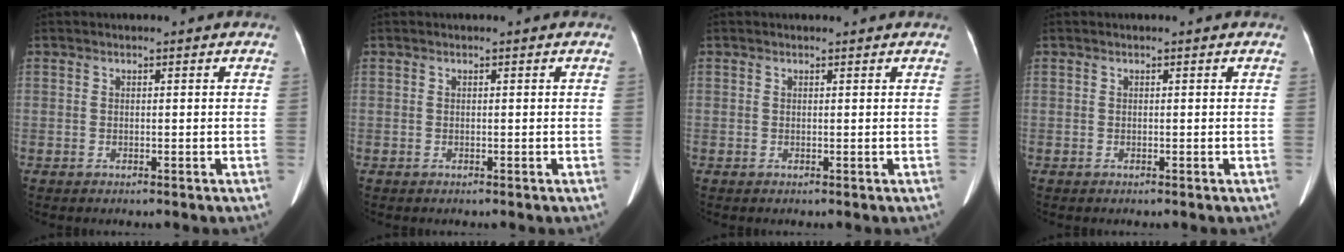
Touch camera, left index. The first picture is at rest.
{"total": 0.0}
{"total": 0.0}
{"total": 0.0}